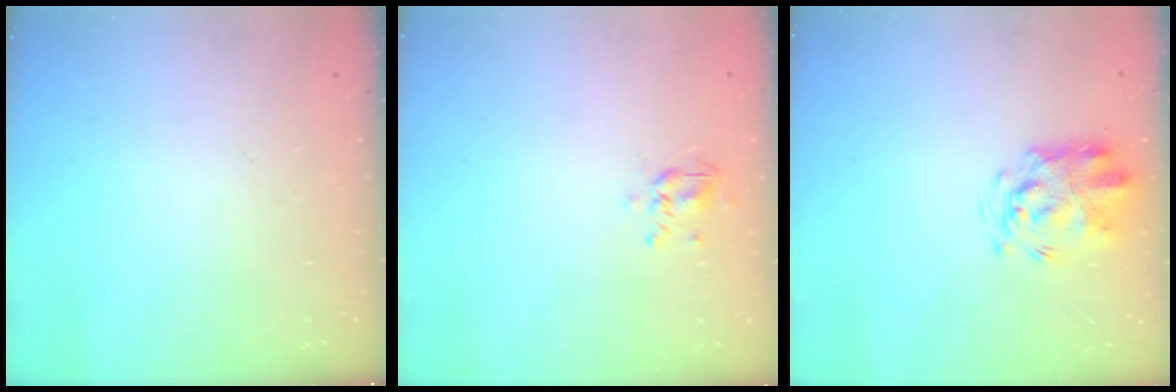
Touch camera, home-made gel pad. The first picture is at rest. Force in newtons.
{"total": 3.2, "press": 3.1, "slide": 0.9}
{"total": 3.2, "press": 3.0, "slide": 1.0}